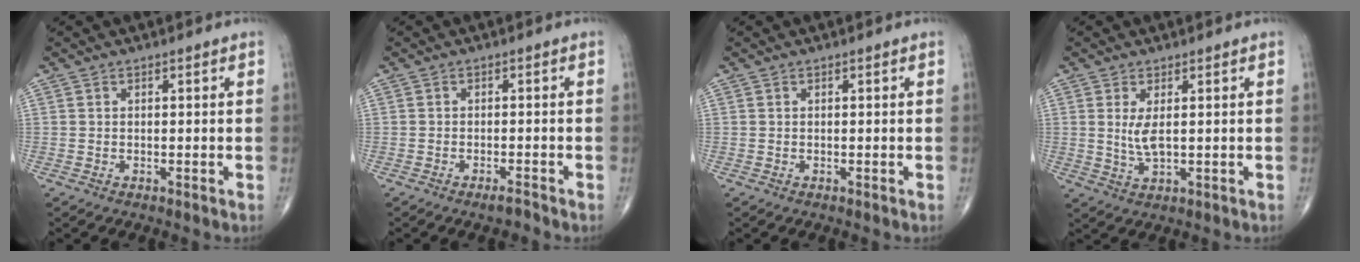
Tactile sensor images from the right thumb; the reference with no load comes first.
{"total": 1.6, "force": [-1.4, 0.2, 0.9], "torque": [-0.017, 0.002, -0.027]}
{"total": 0.0}
{"total": 3.8, "force": [0.7, 1.3, 3.5], "torque": [-0.072, -0.013, 0.021]}